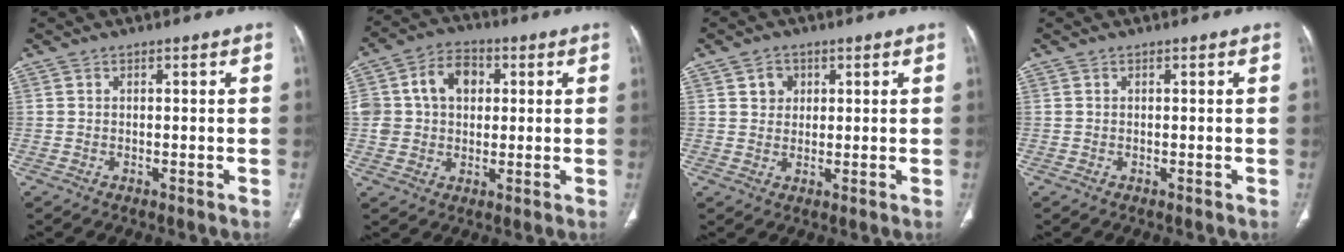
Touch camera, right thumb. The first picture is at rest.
{"total": 11.2, "force": [2.3, 8.5, 6.8], "torque": [-0.102, 0.016, 0.039]}
{"total": 3.3, "force": [1.3, 2.8, 1.2], "torque": [-0.002, -0.006, 0.021]}
{"total": 0.0}